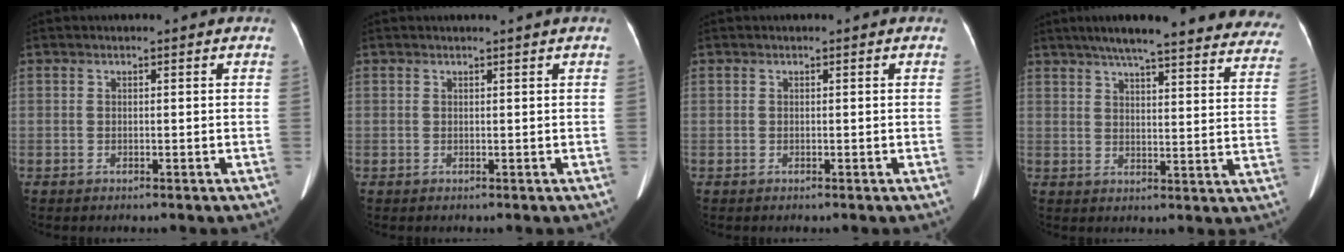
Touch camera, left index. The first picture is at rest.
{"total": 0.8, "force": [0.7, -0.2, 0.3], "torque": [-0.010, 0.000, 0.016]}
{"total": 0.0}
{"total": 28.7, "force": [24.9, 3.9, 13.7], "torque": [-0.182, -0.032, 0.292]}